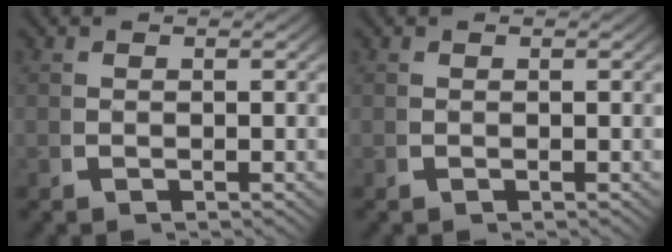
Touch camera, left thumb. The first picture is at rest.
{"total": 0.0}